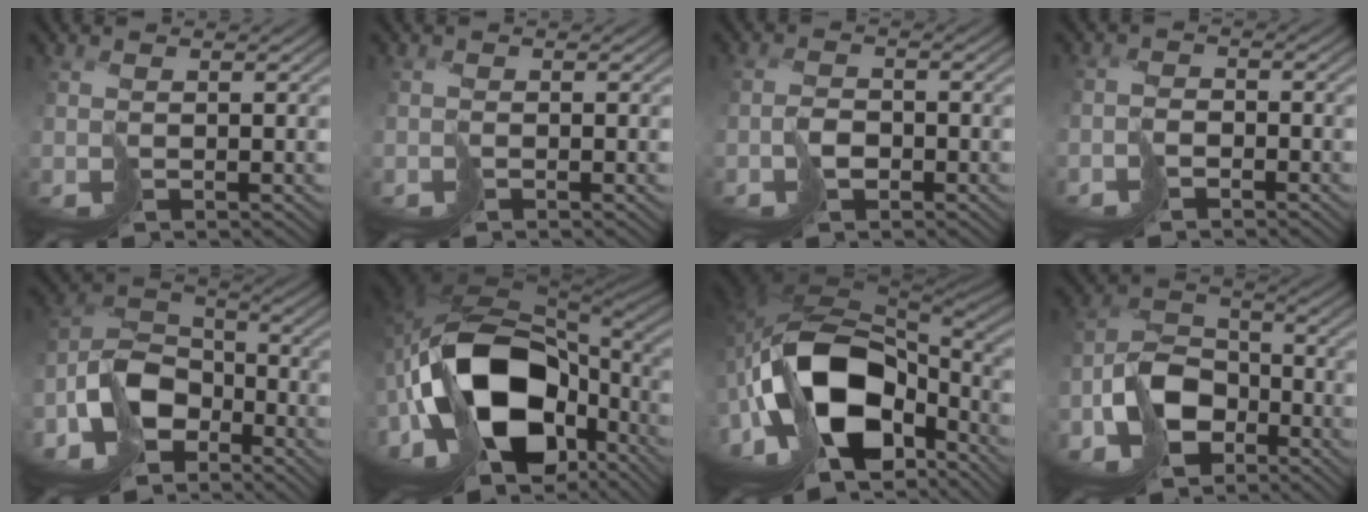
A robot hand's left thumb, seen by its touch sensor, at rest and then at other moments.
{"total": 0.5, "force": [-0.5, 0.1, -0.1], "torque": [0.009, 0.005, -0.013]}
{"total": 1.6, "force": [-1.2, 0.8, 0.6], "torque": [-0.004, 0.009, -0.027]}
{"total": 2.5, "force": [-2.3, 0.9, 0.2], "torque": [0.007, 0.007, -0.050]}
{"total": 11.9, "force": [-7.3, 7.0, 6.3], "torque": [-0.144, -0.011, -0.147]}
{"total": 19.9, "force": [-4.1, 11.7, 15.6], "torque": [-0.349, -0.030, -0.056]}
{"total": 19.0, "force": [-5.9, 10.8, 14.5], "torque": [-0.313, -0.024, -0.087]}
{"total": 9.4, "force": [-5.6, 5.9, 4.8], "torque": [-0.095, -0.004, -0.119]}